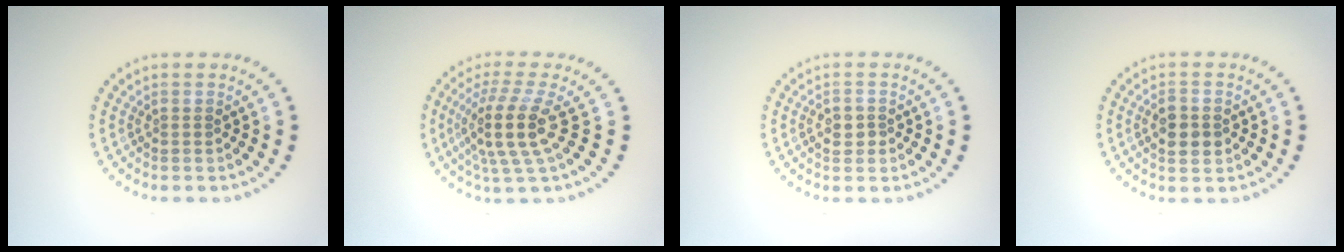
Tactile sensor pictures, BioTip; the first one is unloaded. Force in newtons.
{"total": 4.7, "press": 3.6, "slide": 3.0}
{"total": 1.7, "press": 1.7, "slide": 0.1}
{"total": 2.9, "press": 2.9, "slide": 0.1}